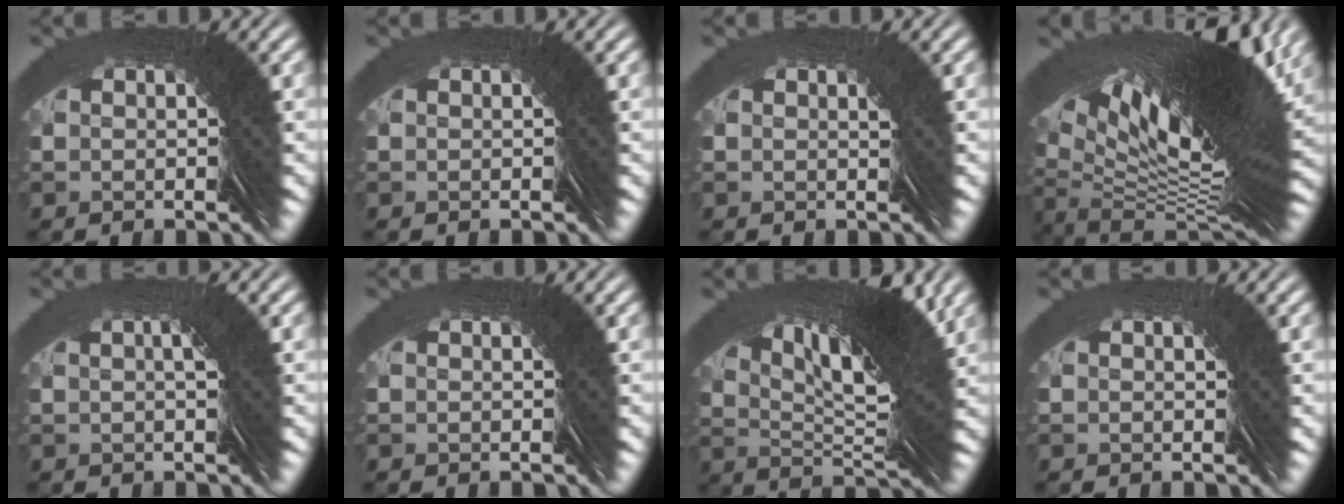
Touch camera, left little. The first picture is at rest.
{"total": 0.0}
{"total": 2.3, "force": [-0.1, -1.6, -1.7], "torque": [0.031, 0.010, -0.001]}
{"total": 13.3, "force": [3.1, 2.6, 12.6], "torque": [-0.171, 0.028, 0.052]}
{"total": 2.1, "force": [-0.4, -1.8, -0.9], "torque": [0.013, 0.009, -0.004]}
{"total": 0.0}
{"total": 7.5, "force": [3.7, -2.5, 6.0], "torque": [-0.040, 0.068, 0.039]}
{"total": 0.5, "force": [0.0, -0.2, -0.5], "torque": [0.009, 0.004, 0.000]}